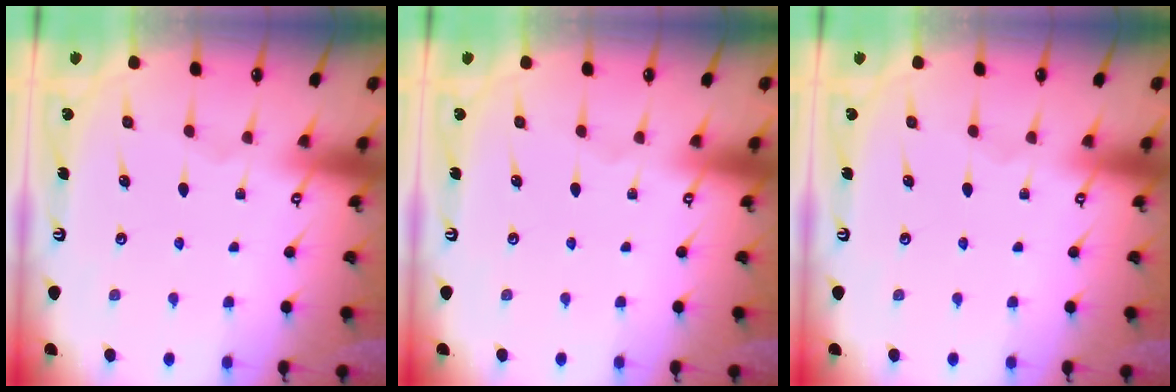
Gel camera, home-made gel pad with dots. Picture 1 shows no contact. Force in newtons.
{"total": 0.0}
{"total": 0.0}